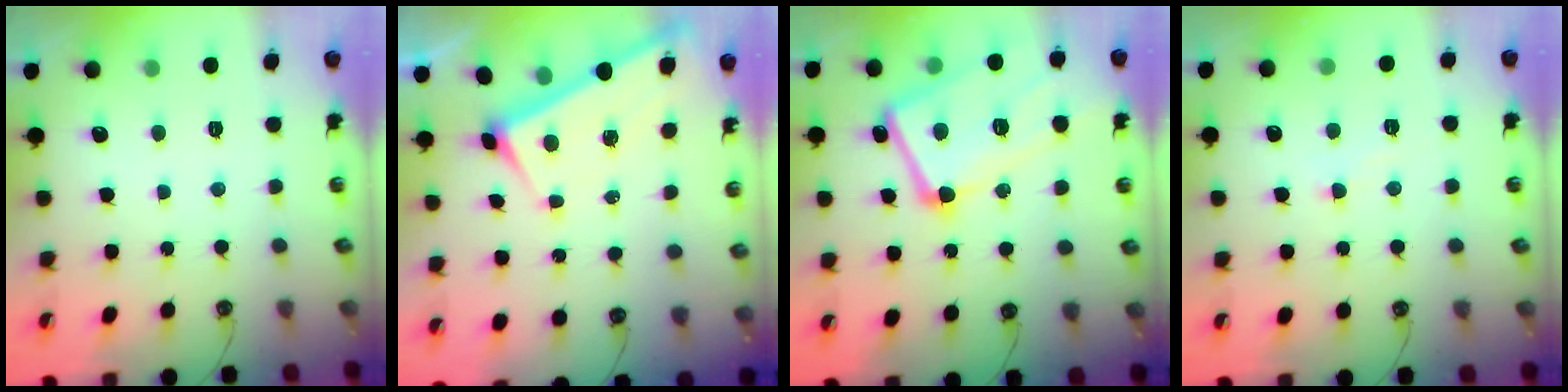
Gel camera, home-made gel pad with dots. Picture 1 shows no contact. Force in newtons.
{"total": 2.7, "press": 2.7, "slide": 0.3}
{"total": 9.0, "press": 8.9, "slide": 1.7}
{"total": 2.6, "press": 2.5, "slide": 0.6}